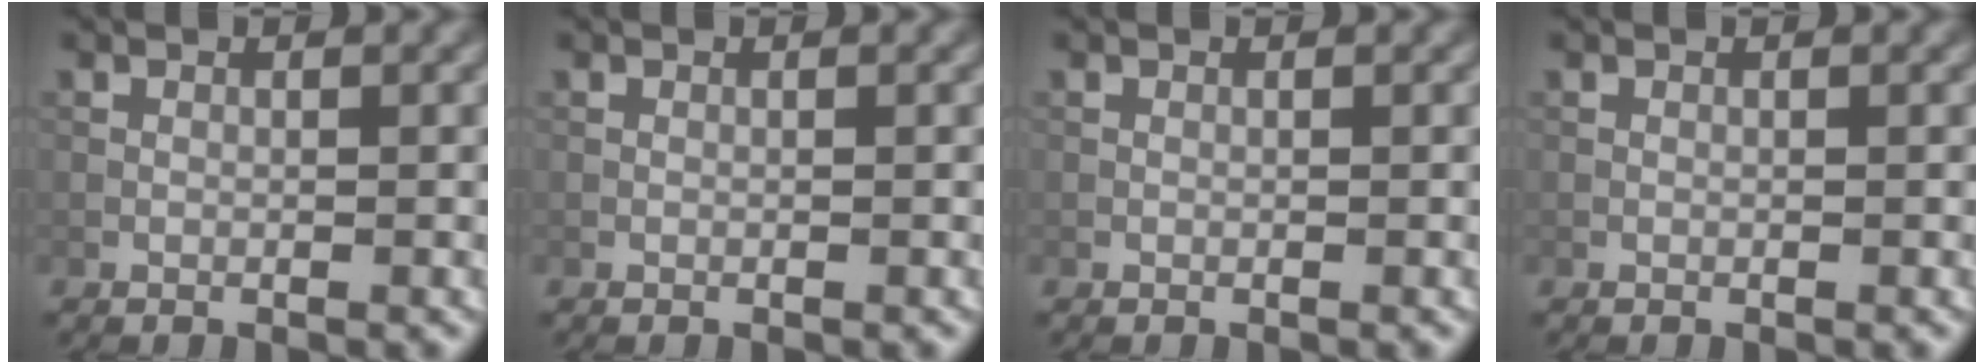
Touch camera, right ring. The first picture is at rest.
{"total": 0.0}
{"total": 0.0}
{"total": 0.0}